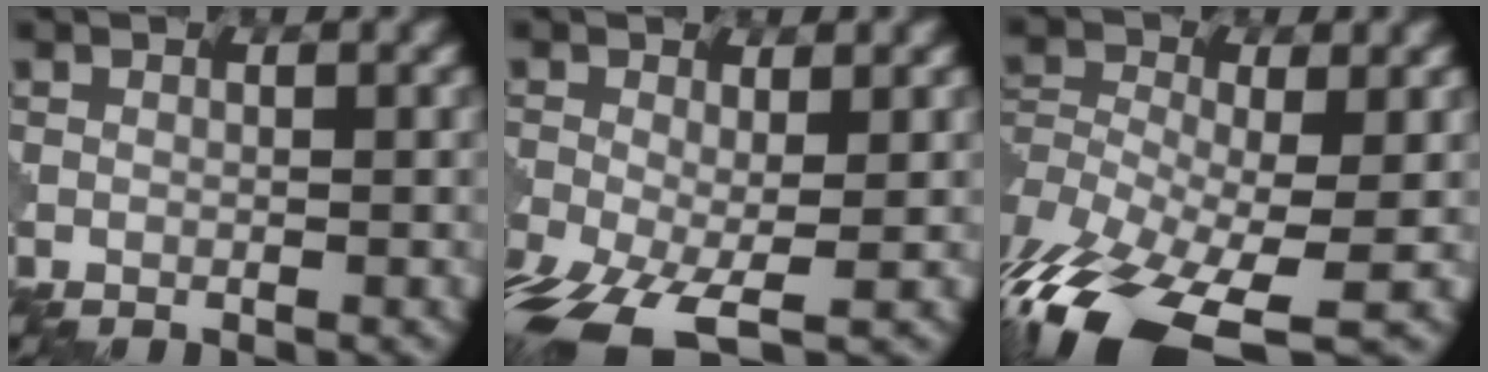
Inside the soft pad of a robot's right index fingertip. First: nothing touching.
{"total": 10.0, "force": [-4.6, 4.8, 7.5], "torque": [-0.168, -0.031, -0.074]}
{"total": 13.5, "force": [-8.3, 5.8, 9.1], "torque": [-0.209, -0.018, -0.122]}